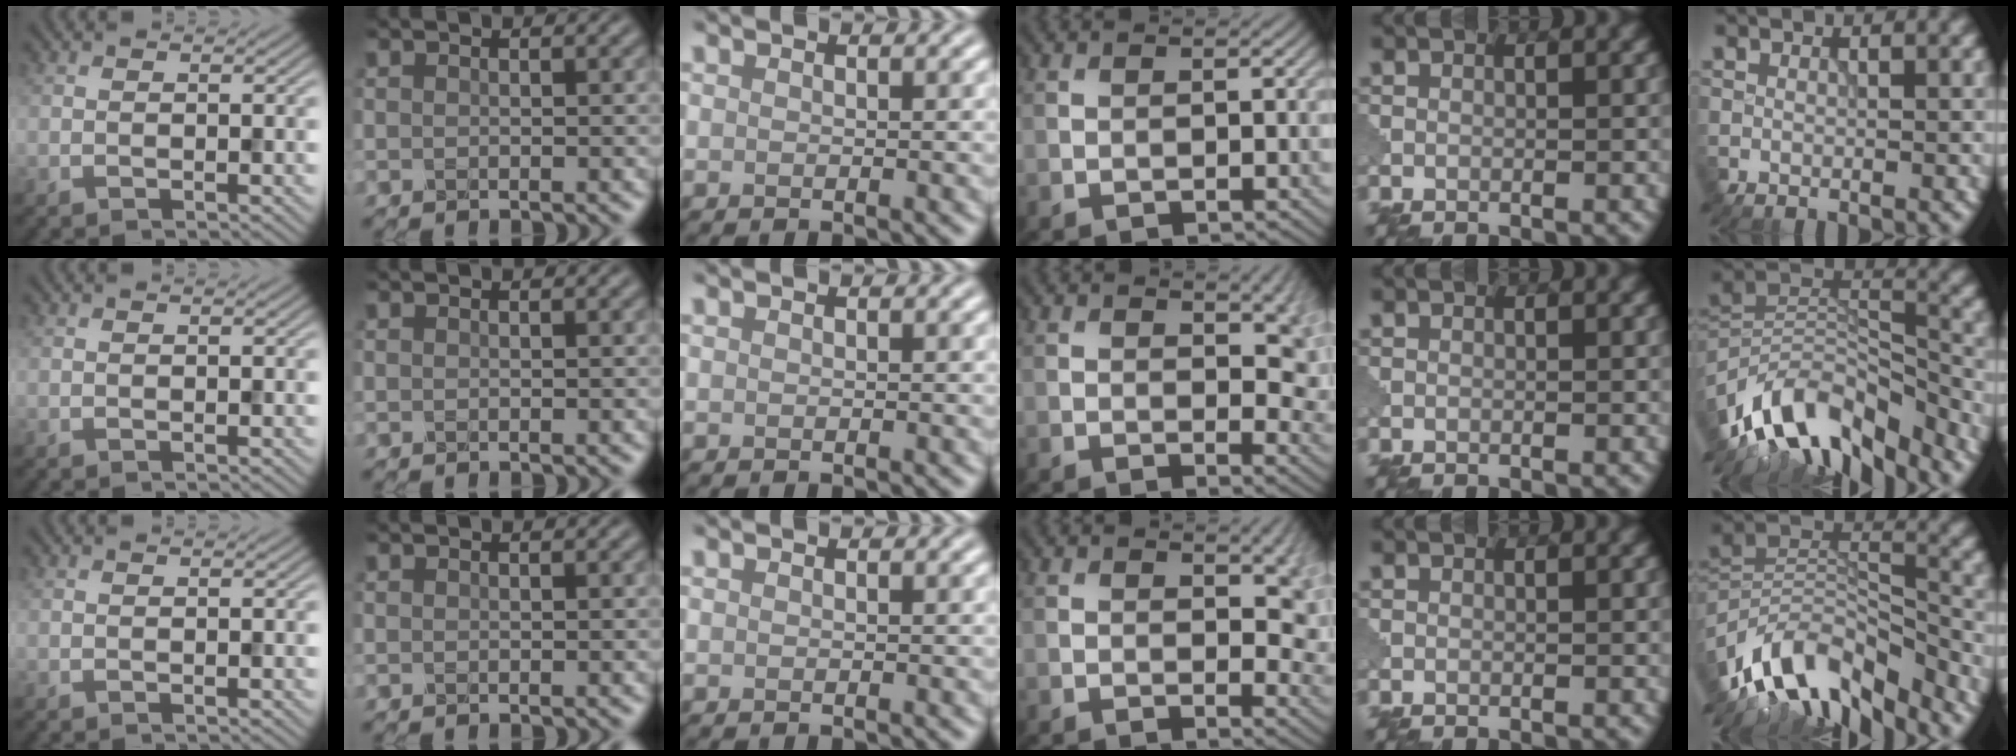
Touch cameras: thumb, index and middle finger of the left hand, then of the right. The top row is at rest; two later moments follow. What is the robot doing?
{"motion": "shake", "object": "medicine bottle"}